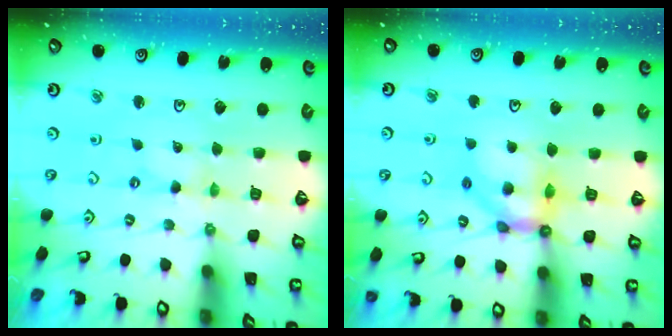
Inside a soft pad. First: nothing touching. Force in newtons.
{"total": 12.4, "press": 12.3, "slide": 1.5}